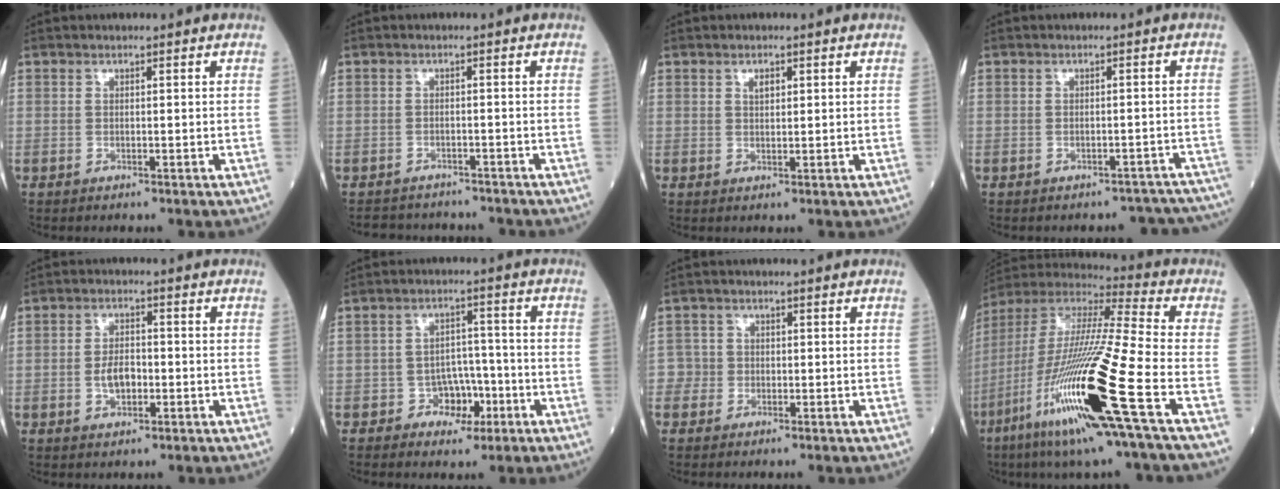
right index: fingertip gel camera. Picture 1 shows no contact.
{"total": 6.7, "force": [-6.2, 2.4, 0.7], "torque": [-0.006, 0.007, -0.080]}
{"total": 1.4, "force": [0.8, 0.6, 1.0], "torque": [-0.018, 0.000, 0.014]}
{"total": 9.3, "force": [-8.5, 3.8, 0.7], "torque": [0.013, 0.032, -0.081]}
{"total": 4.0, "force": [-0.9, 2.1, 3.3], "torque": [-0.063, 0.004, -0.017]}
{"total": 4.9, "force": [-2.3, 3.8, 2.1], "torque": [-0.017, 0.015, -0.033]}
{"total": 2.2, "force": [-0.6, 2.1, -0.3], "torque": [0.019, 0.010, -0.020]}
{"total": 24.3, "force": [-9.1, 0.4, 22.5], "torque": [-0.468, -0.050, -0.179]}